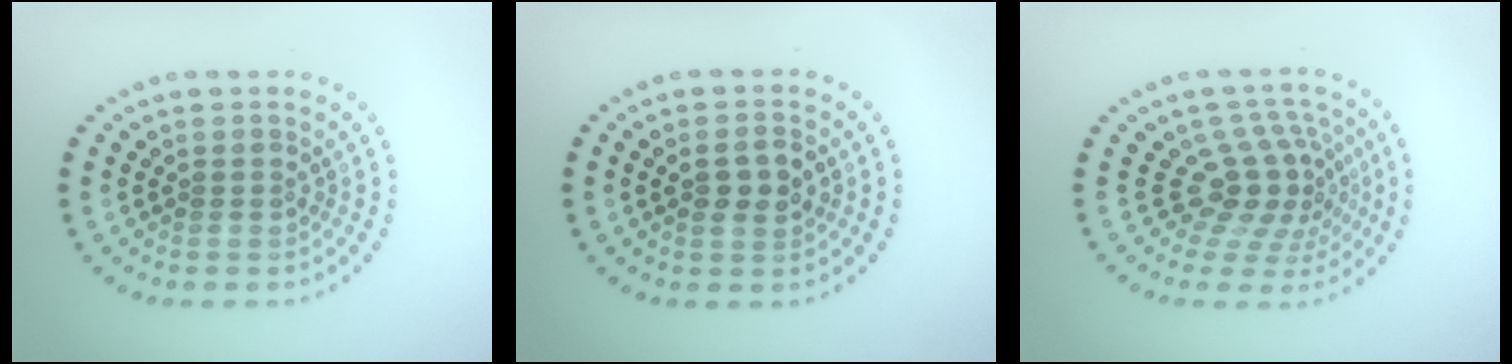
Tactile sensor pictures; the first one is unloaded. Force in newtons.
{"total": 2.6, "press": 2.6, "slide": 0.2}
{"total": 4.3, "press": 3.0, "slide": 3.1}